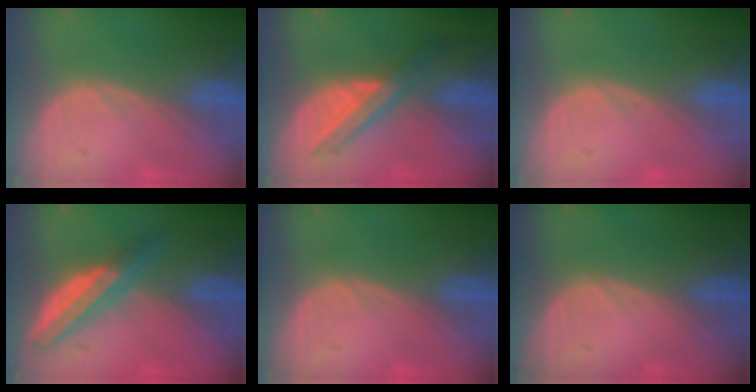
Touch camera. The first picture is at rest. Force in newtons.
{"total": 5.9, "press": 5.7, "slide": 1.5}
{"total": 0.0}
{"total": 6.4, "press": 5.6, "slide": 3.1}
{"total": 0.0}
{"total": 0.0}